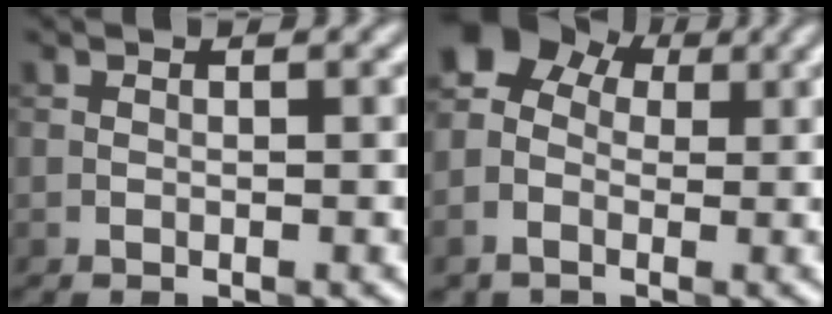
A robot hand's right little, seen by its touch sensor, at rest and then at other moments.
{"total": 6.8, "force": [0.4, 6.0, 3.3], "torque": [-0.057, 0.012, -0.013]}